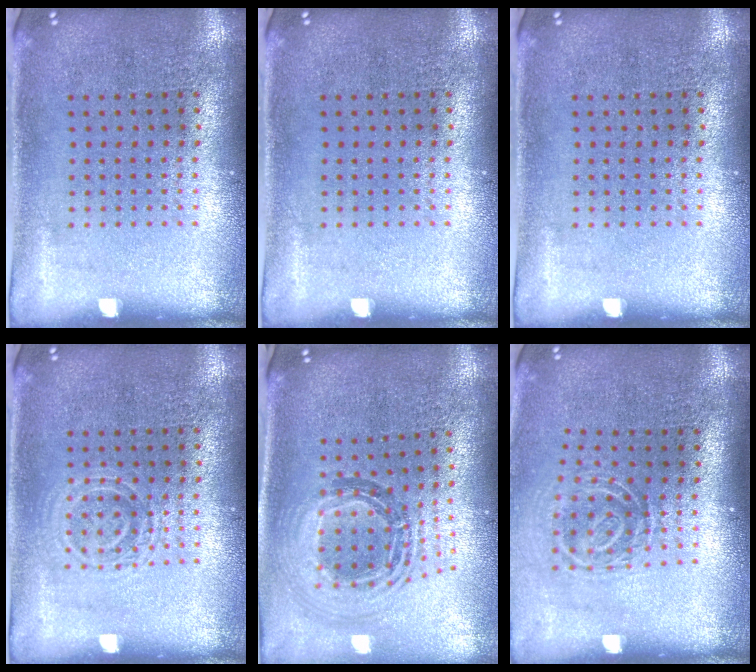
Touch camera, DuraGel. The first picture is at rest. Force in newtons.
{"total": 0.0}
{"total": 0.0}
{"total": 1.7, "press": 1.7, "slide": 0.4}
{"total": 1.1, "press": 1.0, "slide": 0.5}
{"total": 1.8, "press": 1.2, "slide": 1.4}